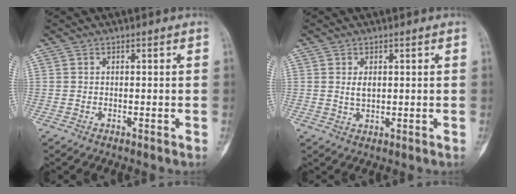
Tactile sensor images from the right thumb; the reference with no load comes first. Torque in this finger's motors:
{"motor_torque": [0.63, 0.56, 0.14, -0.01, 0.07]}